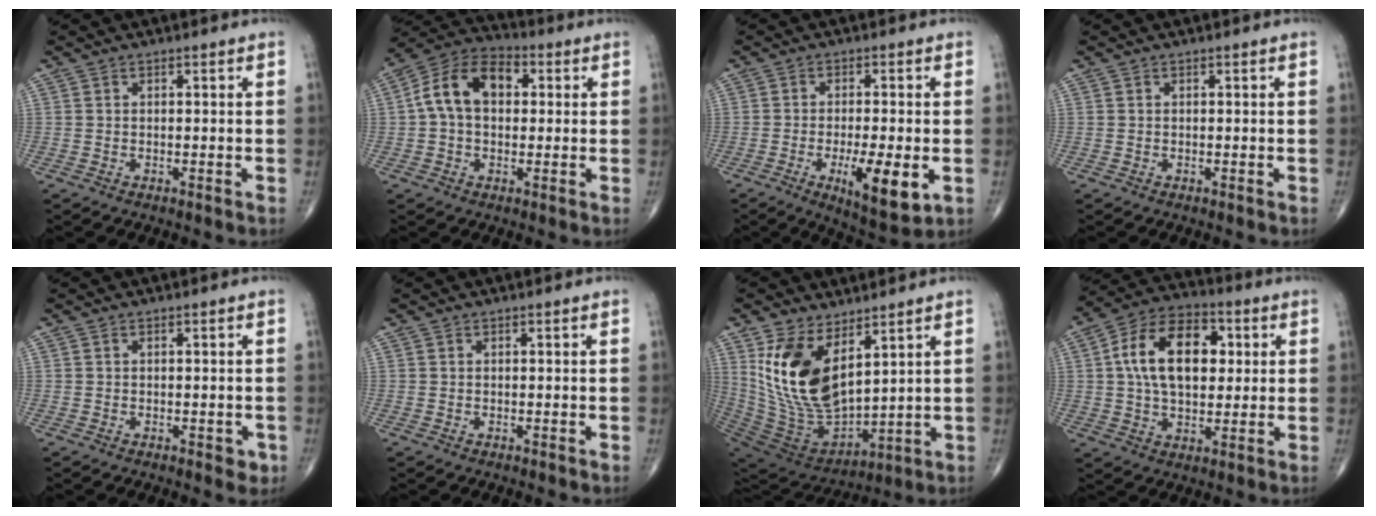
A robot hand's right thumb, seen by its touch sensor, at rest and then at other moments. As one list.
[{"total": 11.9, "force": [1.7, 7.9, 8.8], "torque": [-0.148, 0.032, 0.017]}, {"total": 10.5, "force": [-3.1, 3.0, 9.6], "torque": [-0.147, -0.019, -0.045]}, {"total": 0.0}, {"total": 2.0, "force": [-0.8, 1.1, 1.5], "torque": [-0.005, 0.000, -0.009]}, {"total": 0.0}, {"total": 18.2, "force": [7.0, 9.4, 13.9], "torque": [-0.248, -0.046, 0.157]}, {"total": 16.4, "force": [2.9, 9.9, 12.8], "torque": [-0.199, 0.013, 0.042]}]